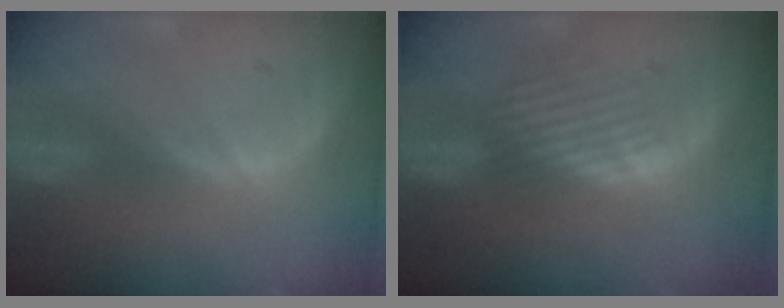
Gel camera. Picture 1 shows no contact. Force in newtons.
{"total": 4.0, "press": 4.0, "slide": 0.4}